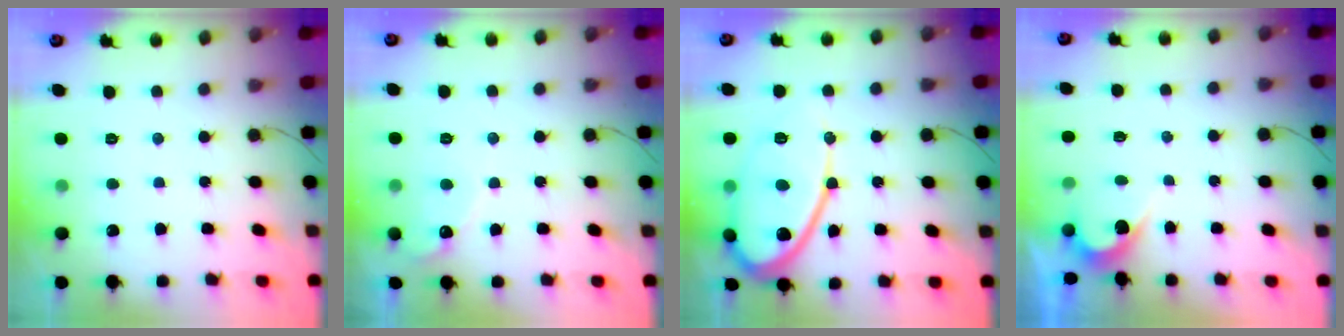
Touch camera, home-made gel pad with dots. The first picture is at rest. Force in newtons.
{"total": 5.6, "press": 5.6, "slide": 0.1}
{"total": 16.6, "press": 16.6, "slide": 1.3}
{"total": 3.8, "press": 3.8, "slide": 0.2}